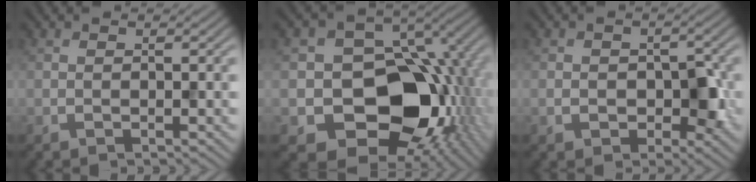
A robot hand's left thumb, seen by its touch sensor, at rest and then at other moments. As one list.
[{"total": 16.8, "force": [-3.2, 12.9, 10.3], "torque": [-0.162, -0.030, -0.047]}, {"total": 3.9, "force": [-0.8, 2.9, 2.5], "torque": [-0.042, -0.010, -0.012]}]